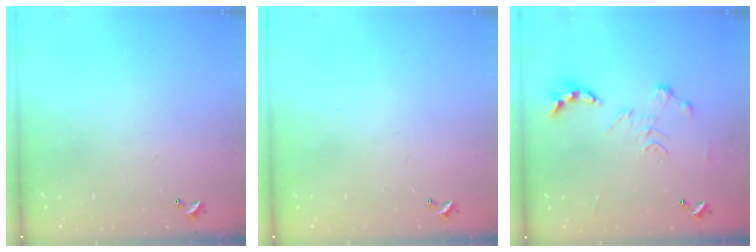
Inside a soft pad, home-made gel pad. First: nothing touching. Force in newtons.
{"total": 0.0}
{"total": 0.0}